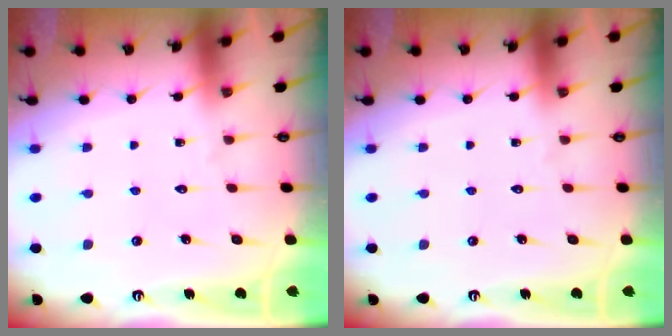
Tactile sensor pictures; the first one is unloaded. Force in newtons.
{"total": 0.0}